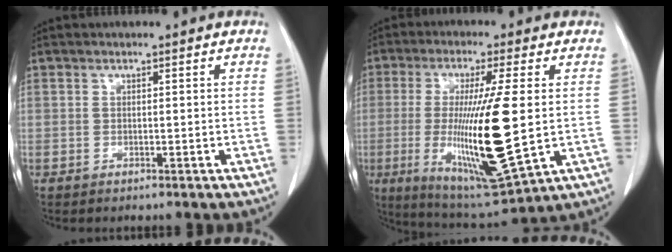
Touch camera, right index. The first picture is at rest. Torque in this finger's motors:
{"motor_torque": [2.14, 0.00, 1.05, 0.21]}